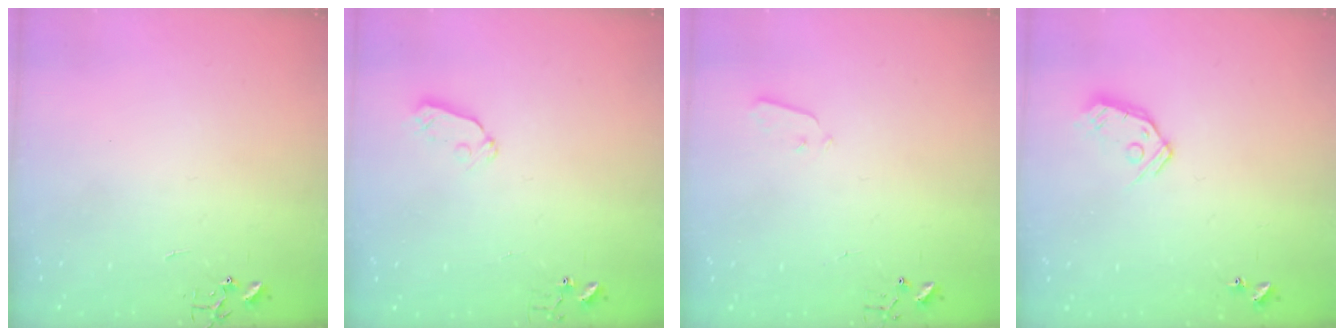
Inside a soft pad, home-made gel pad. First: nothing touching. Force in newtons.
{"total": 3.6, "press": 3.5, "slide": 0.5}
{"total": 2.0, "press": 2.0, "slide": 0.4}
{"total": 8.3, "press": 8.3, "slide": 0.5}